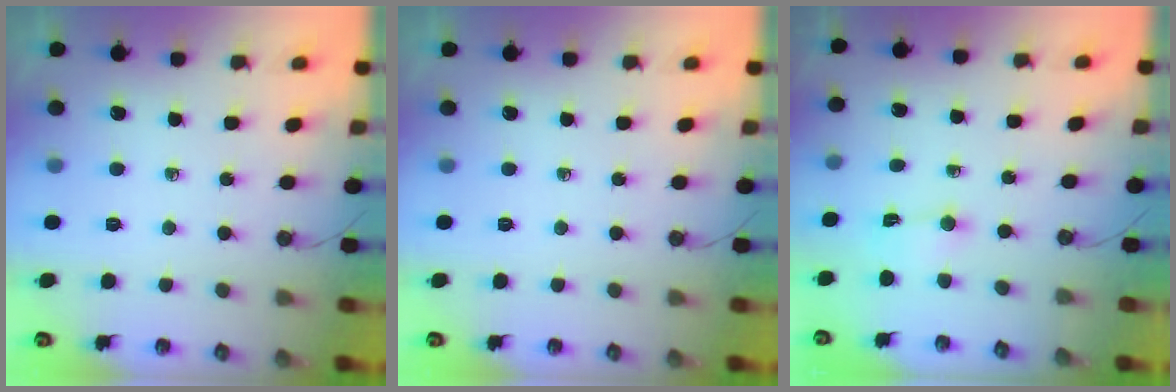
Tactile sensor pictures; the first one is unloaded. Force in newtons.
{"total": 0.0}
{"total": 1.2, "press": 1.0, "slide": 0.6}